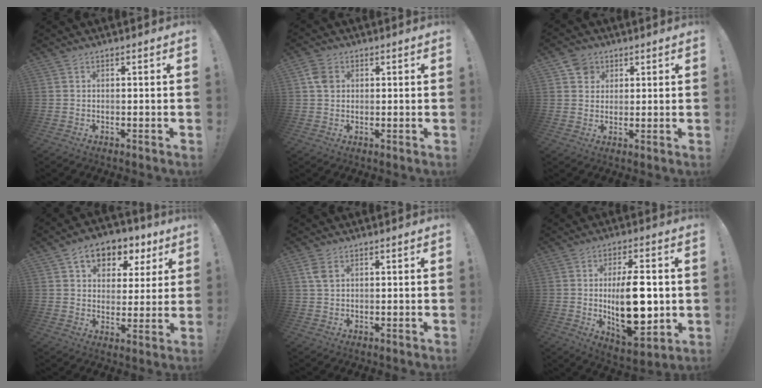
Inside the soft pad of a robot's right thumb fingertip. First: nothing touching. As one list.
[{"total": 4.3, "force": [1.1, 3.5, 2.3], "torque": [-0.022, 0.000, 0.019]}, {"total": 5.6, "force": [2.7, 4.7, 1.3], "torque": [-0.018, -0.006, 0.052]}, {"total": 10.0, "force": [5.4, 6.9, 4.7], "torque": [-0.067, -0.030, 0.101]}, {"total": 3.8, "force": [1.8, 2.2, 2.6], "torque": [-0.038, -0.005, 0.031]}, {"total": 18.8, "force": [-0.3, 8.6, 16.8], "torque": [-0.261, -0.017, 0.000]}]